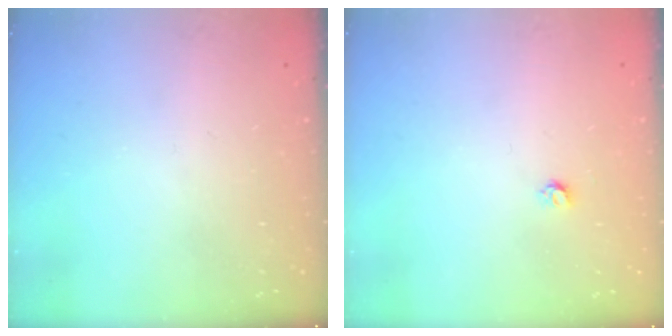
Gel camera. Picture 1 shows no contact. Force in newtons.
{"total": 3.2, "press": 3.2, "slide": 0.3}